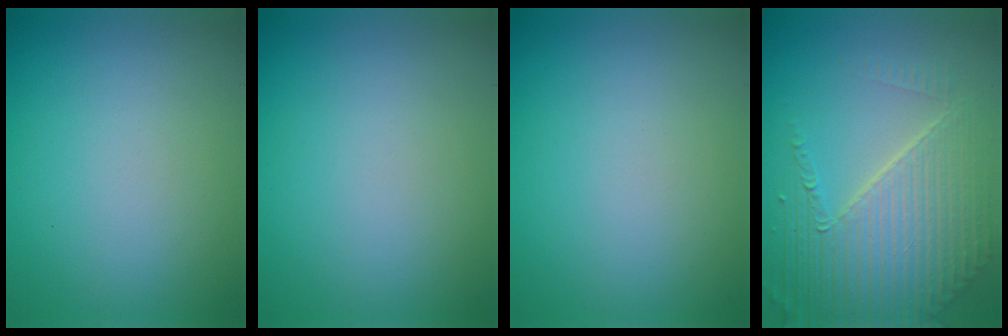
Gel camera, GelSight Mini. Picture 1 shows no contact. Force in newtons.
{"total": 0.0}
{"total": 0.0}
{"total": 8.3, "press": 5.6, "slide": 6.1}